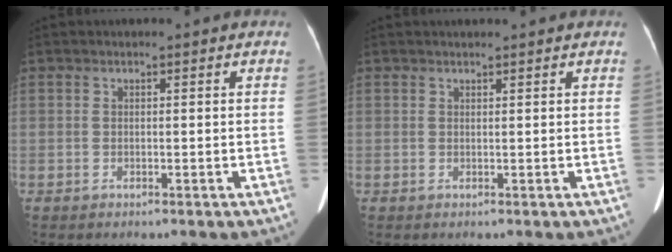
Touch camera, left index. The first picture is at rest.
{"total": 1.8, "force": [1.6, 0.1, 0.7], "torque": [-0.009, 0.018, 0.024]}